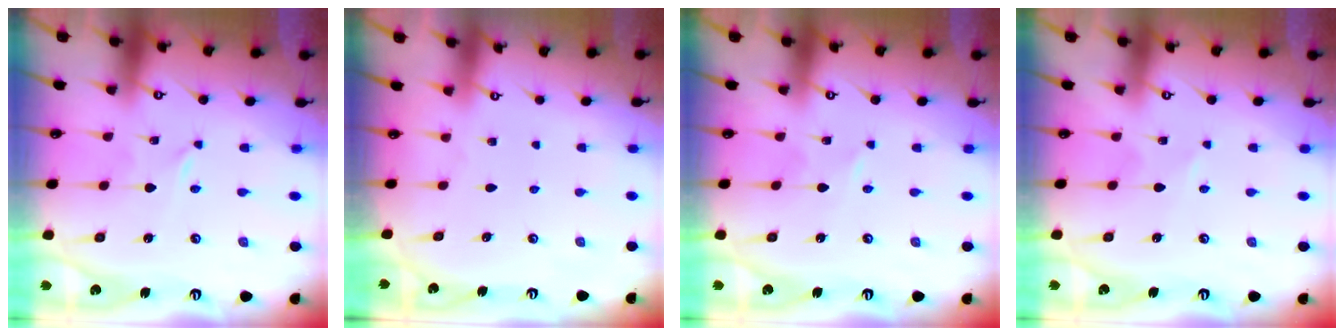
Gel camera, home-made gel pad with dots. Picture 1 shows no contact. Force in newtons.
{"total": 0.0}
{"total": 0.6, "press": 0.6, "slide": 0.1}
{"total": 1.4, "press": 1.4, "slide": 0.2}